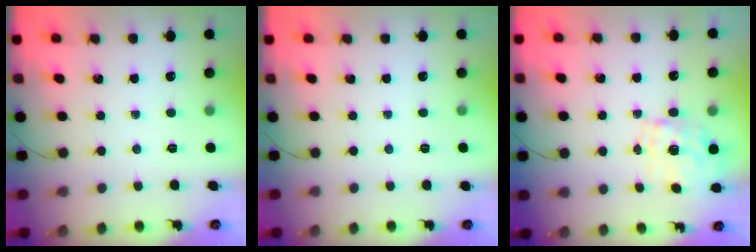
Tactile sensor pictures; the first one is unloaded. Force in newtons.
{"total": 2.6, "press": 2.3, "slide": 1.2}
{"total": 1.7, "press": 1.5, "slide": 0.8}